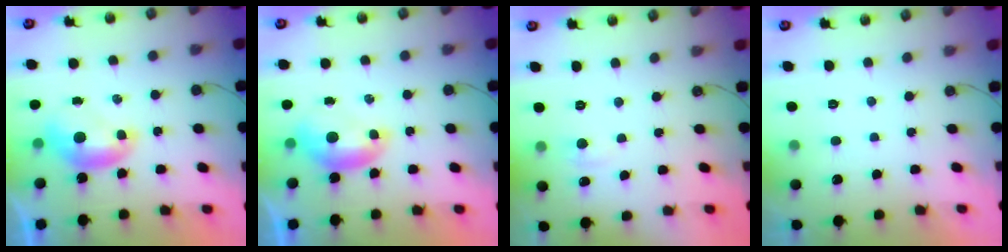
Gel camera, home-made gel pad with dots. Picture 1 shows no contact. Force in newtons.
{"total": 0.0}
{"total": 2.4, "press": 2.4, "slide": 0.4}
{"total": 6.1, "press": 6.1, "slide": 0.2}